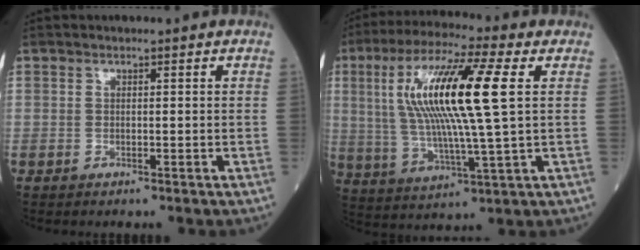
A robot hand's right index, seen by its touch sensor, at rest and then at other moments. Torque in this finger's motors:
{"motor_torque": [1.73, 0.41, 1.06, 0.21]}